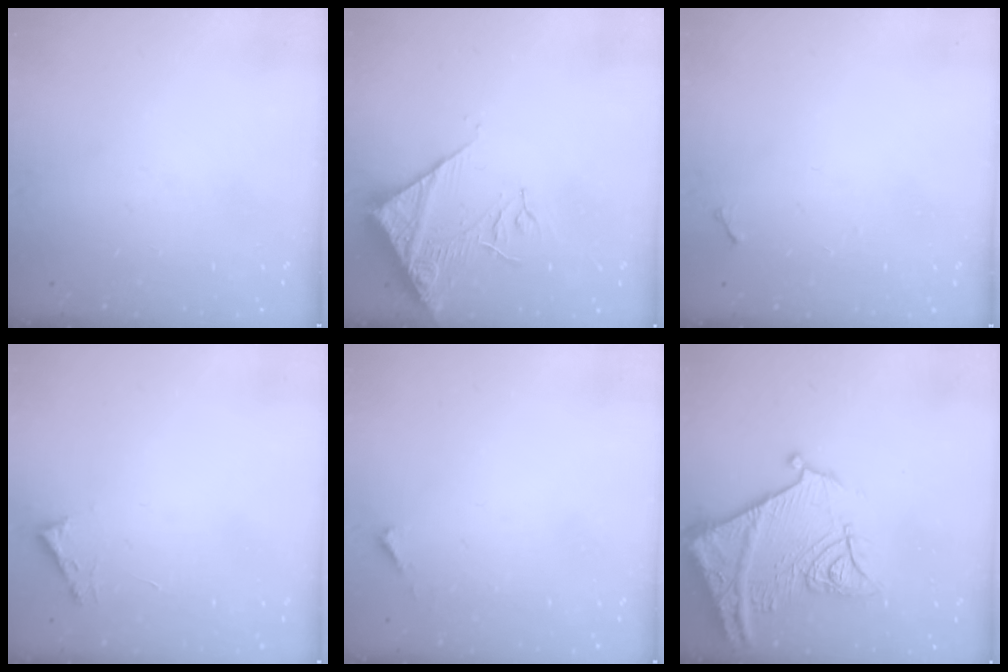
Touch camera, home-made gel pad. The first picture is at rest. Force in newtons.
{"total": 11.7, "press": 11.6, "slide": 1.5}
{"total": 3.8, "press": 3.8, "slide": 0.5}
{"total": 2.7, "press": 2.7, "slide": 0.3}
{"total": 2.1, "press": 2.1, "slide": 0.2}
{"total": 18.1, "press": 18.0, "slide": 1.9}